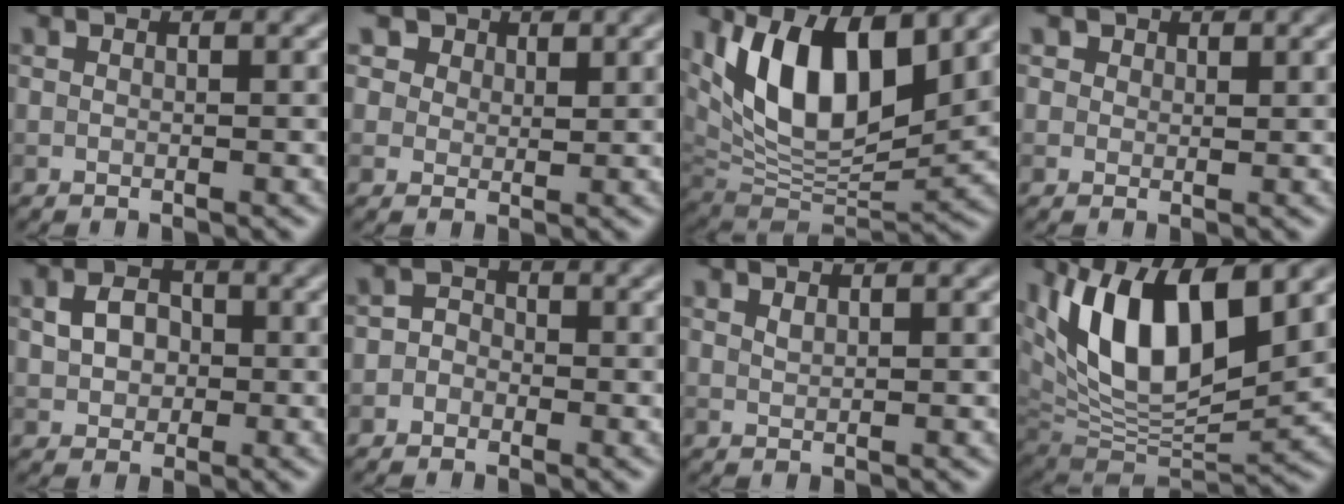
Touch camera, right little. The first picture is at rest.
{"total": 5.2, "force": [3.3, 3.6, 1.8], "torque": [-0.053, 0.002, 0.049]}
{"total": 11.3, "force": [4.6, 5.2, 8.9], "torque": [-0.152, -0.006, 0.084]}
{"total": 1.7, "force": [1.1, 1.2, 0.5], "torque": [-0.008, -0.006, 0.014]}
{"total": 2.8, "force": [0.1, 2.3, 1.7], "torque": [-0.032, 0.005, -0.001]}
{"total": 1.6, "force": [-0.7, 1.3, 0.4], "torque": [0.010, 0.004, -0.025]}
{"total": 0.7, "force": [0.6, 0.1, 0.3], "torque": [-0.007, 0.000, 0.014]}
{"total": 12.9, "force": [5.1, 5.6, 10.4], "torque": [-0.179, 0.008, 0.089]}